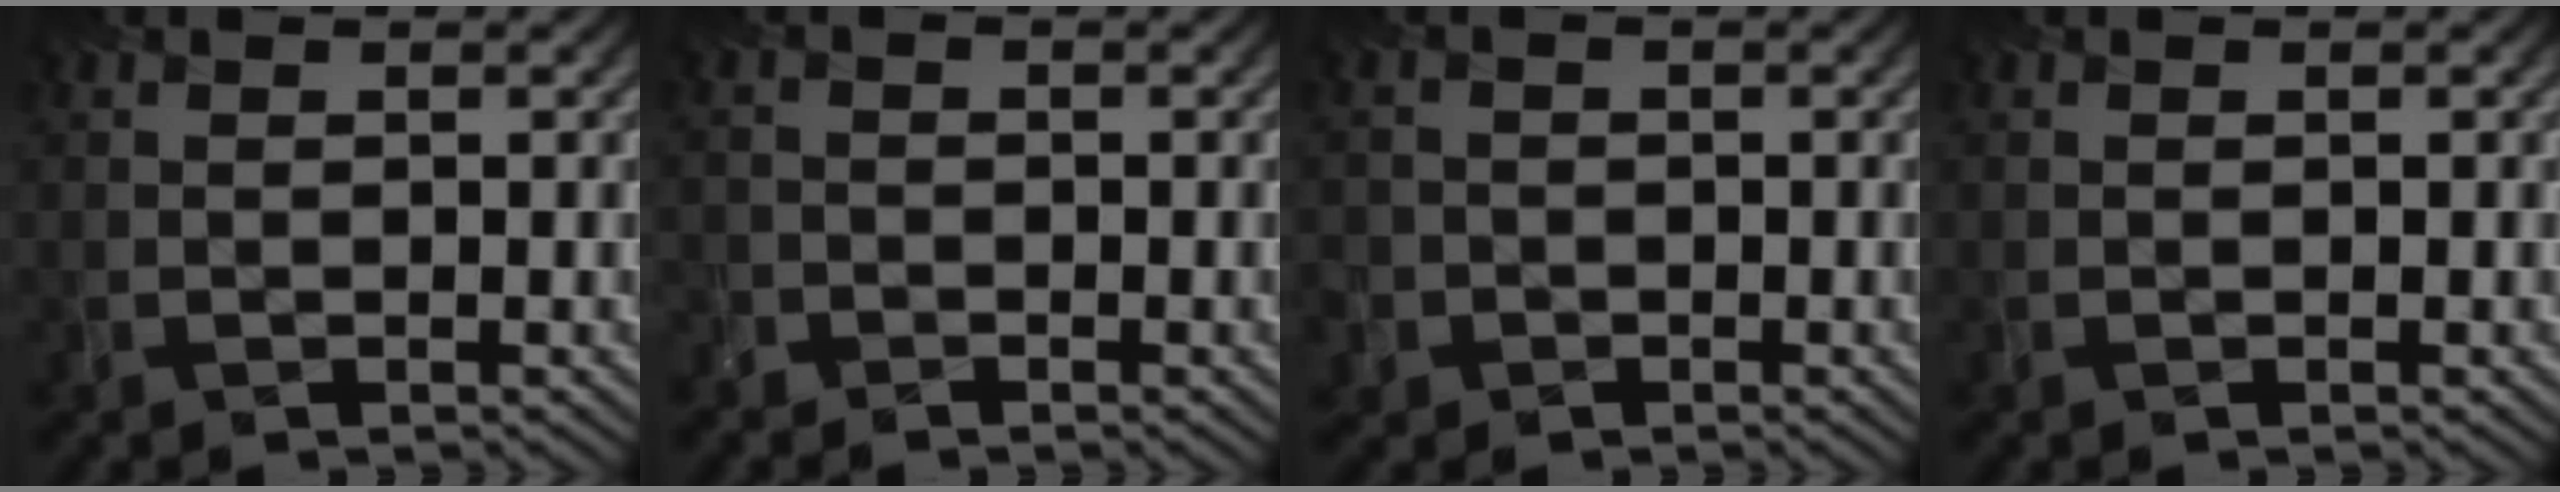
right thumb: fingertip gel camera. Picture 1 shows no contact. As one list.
[{"total": 1.7, "force": [-1.5, 0.8, 0.2], "torque": [-0.001, -0.003, -0.035]}, {"total": 2.8, "force": [-1.3, 2.5, 0.5], "torque": [-0.015, -0.001, -0.030]}, {"total": 0.0}]